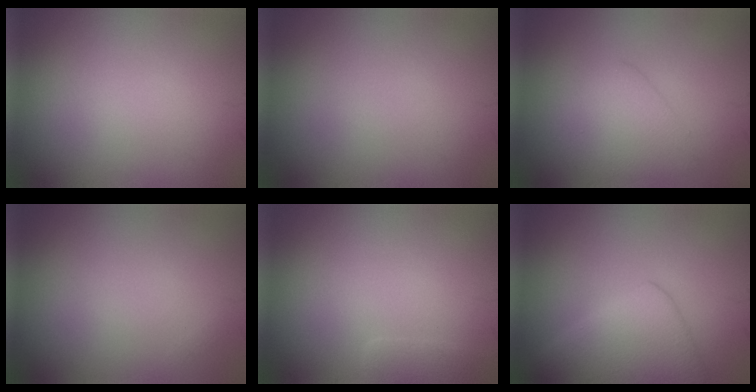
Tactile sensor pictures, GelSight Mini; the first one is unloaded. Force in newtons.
{"total": 0.0}
{"total": 3.2, "press": 3.2, "slide": 0.1}
{"total": 0.0}
{"total": 1.6, "press": 1.6, "slide": 0.1}
{"total": 5.9, "press": 5.9, "slide": 0.2}